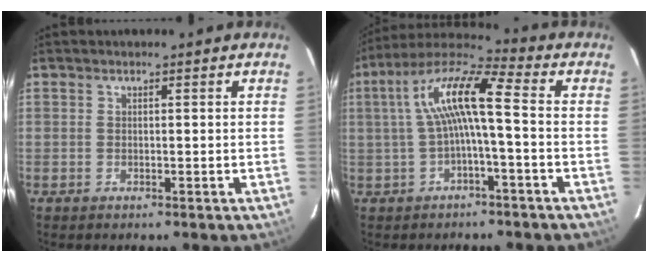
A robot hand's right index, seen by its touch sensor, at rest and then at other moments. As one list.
[{"total": 10.9, "force": [-0.1, 1.7, 10.8], "torque": [-0.219, 0.026, -0.006]}]